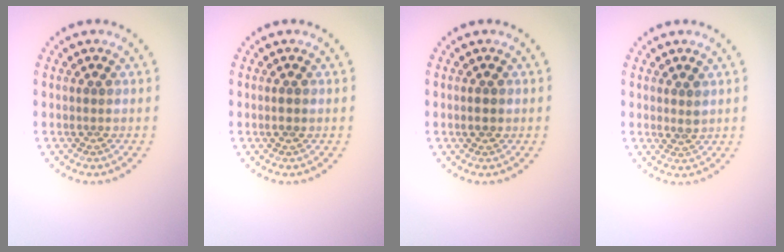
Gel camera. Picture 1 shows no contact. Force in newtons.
{"total": 0.9, "press": 0.8, "slide": 0.3}
{"total": 0.7, "press": 0.7, "slide": 0.2}
{"total": 1.3, "press": 1.1, "slide": 0.6}